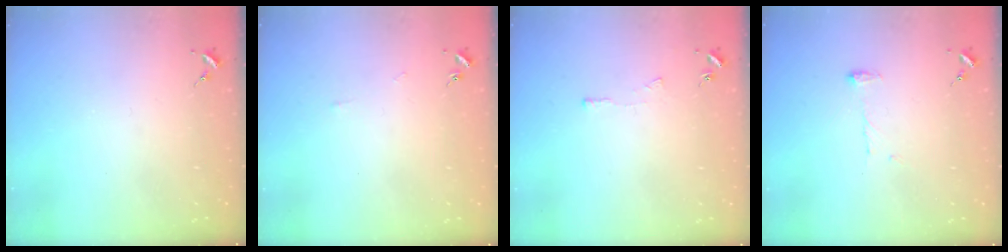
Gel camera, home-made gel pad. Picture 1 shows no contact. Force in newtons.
{"total": 1.7, "press": 1.7, "slide": 0.3}
{"total": 3.6, "press": 3.6, "slide": 0.4}
{"total": 6.9, "press": 6.9, "slide": 0.7}